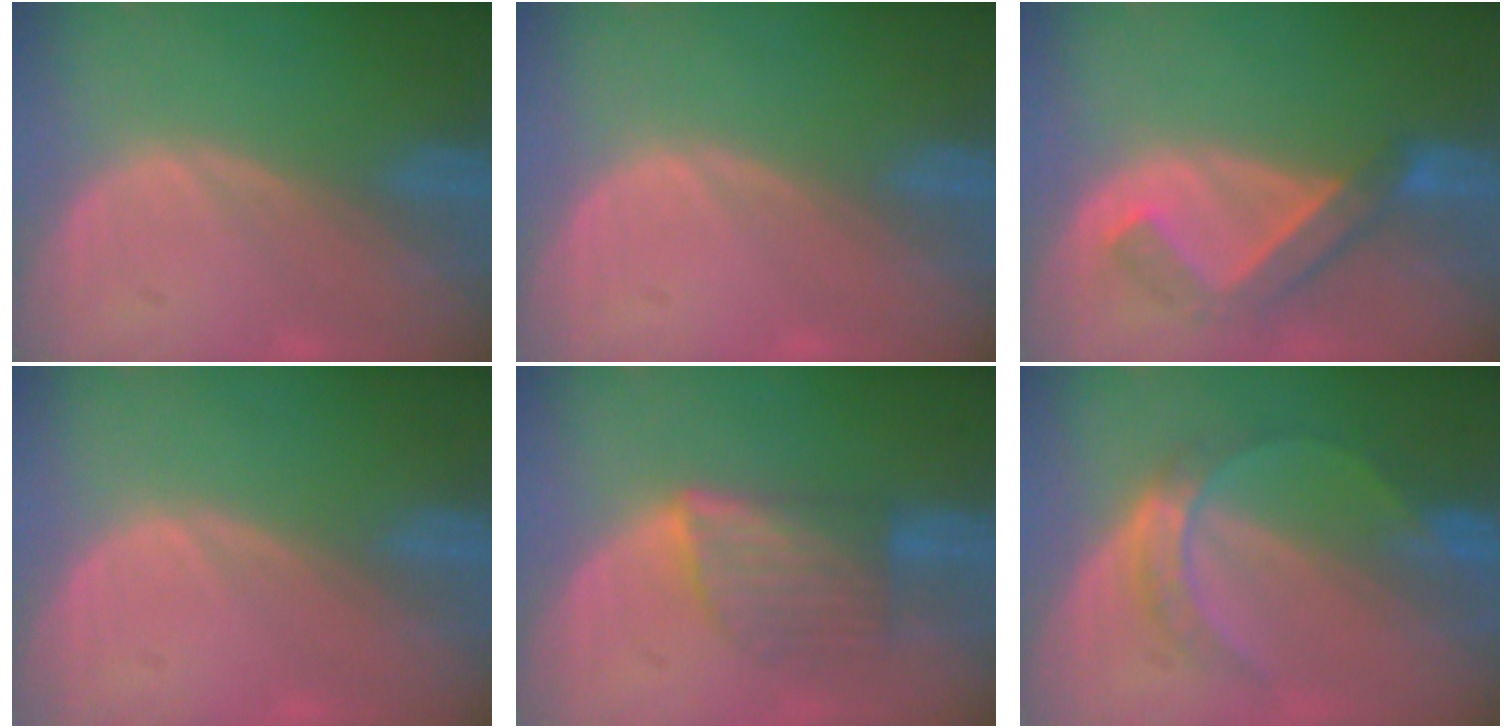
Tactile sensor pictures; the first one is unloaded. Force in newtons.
{"total": 0.5, "press": 0.1, "slide": 0.5}
{"total": 5.3, "press": 5.3, "slide": 0.2}
{"total": 0.5, "press": 0.1, "slide": 0.5}
{"total": 6.1, "press": 6.1, "slide": 0.3}
{"total": 5.0, "press": 4.8, "slide": 1.3}